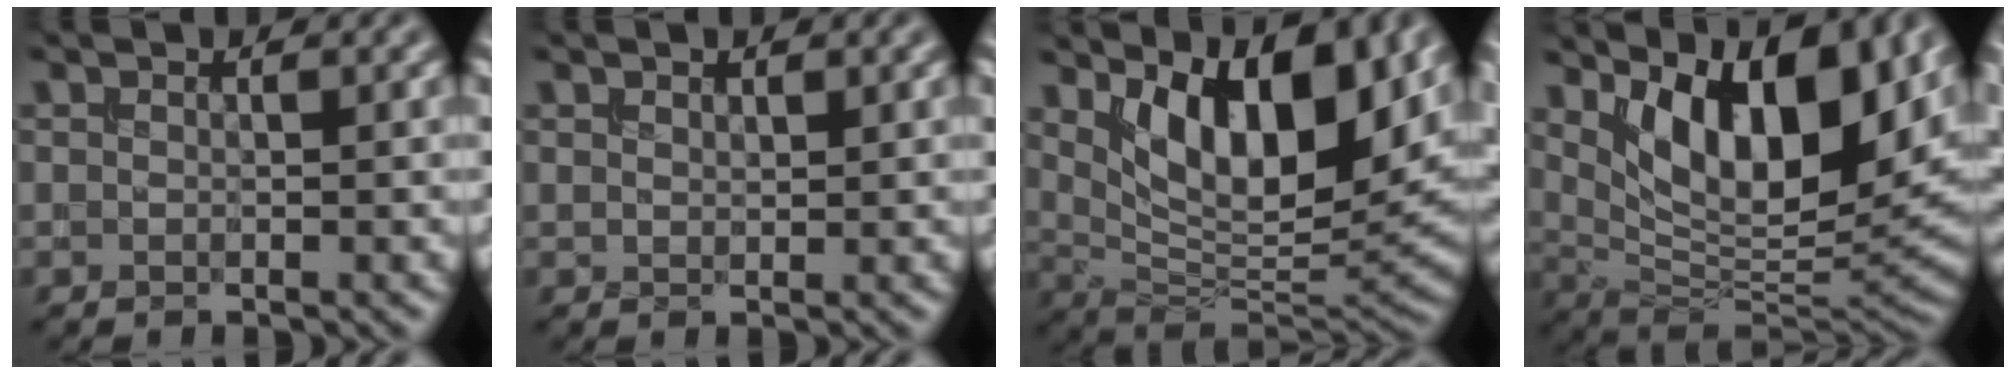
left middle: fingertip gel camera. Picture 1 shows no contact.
{"total": 0.7, "force": [0.6, 0.4, 0.1], "torque": [0.000, -0.003, 0.012]}
{"total": 10.0, "force": [4.2, 4.1, 8.1], "torque": [-0.124, -0.018, 0.076]}
{"total": 11.1, "force": [5.0, 4.4, 8.9], "torque": [-0.134, -0.014, 0.093]}